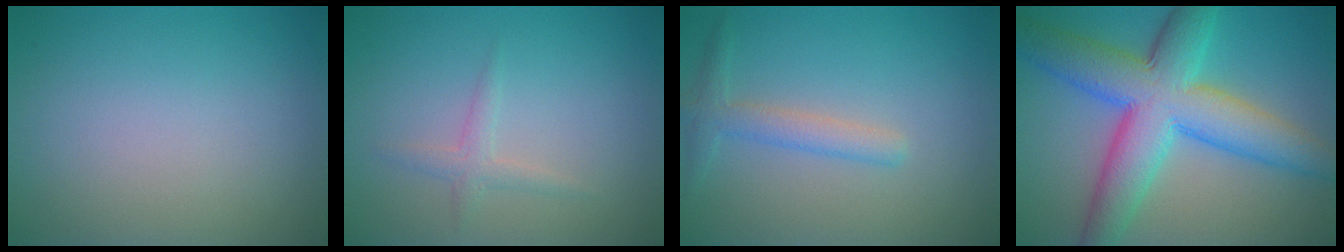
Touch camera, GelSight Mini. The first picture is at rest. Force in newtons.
{"total": 1.3, "press": 1.3, "slide": 0.1}
{"total": 2.3, "press": 2.3, "slide": 0.0}
{"total": 10.5, "press": 10.5, "slide": 0.2}